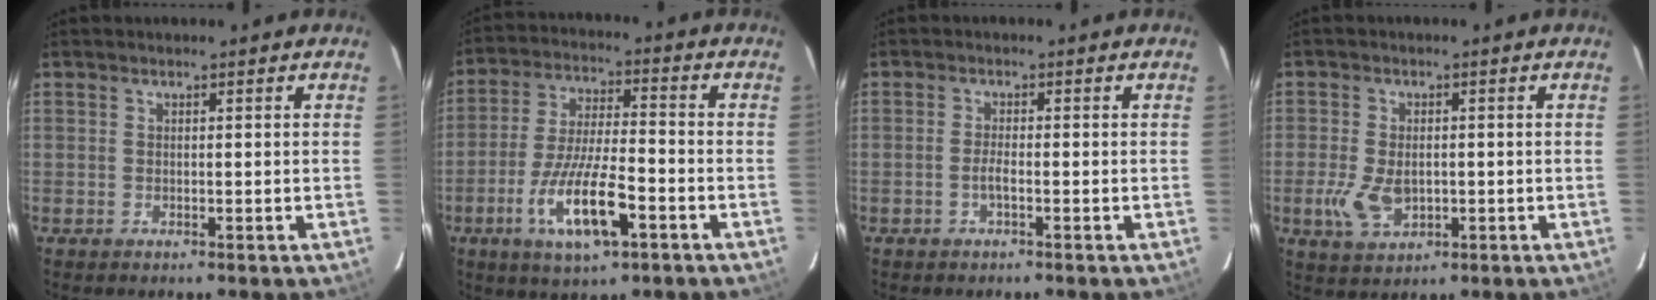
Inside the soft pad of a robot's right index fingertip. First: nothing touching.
{"total": 13.4, "force": [-6.1, 3.5, 11.4], "torque": [-0.235, -0.014, -0.107]}
{"total": 1.5, "force": [-0.7, 0.1, 1.3], "torque": [-0.025, 0.002, -0.014]}
{"total": 6.6, "force": [-1.3, 4.0, 5.1], "torque": [-0.115, -0.009, -0.018]}